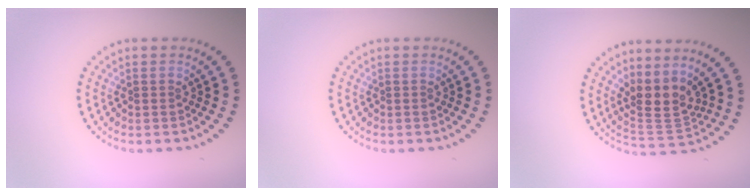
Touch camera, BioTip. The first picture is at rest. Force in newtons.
{"total": 0.0}
{"total": 3.6, "press": 2.6, "slide": 2.4}